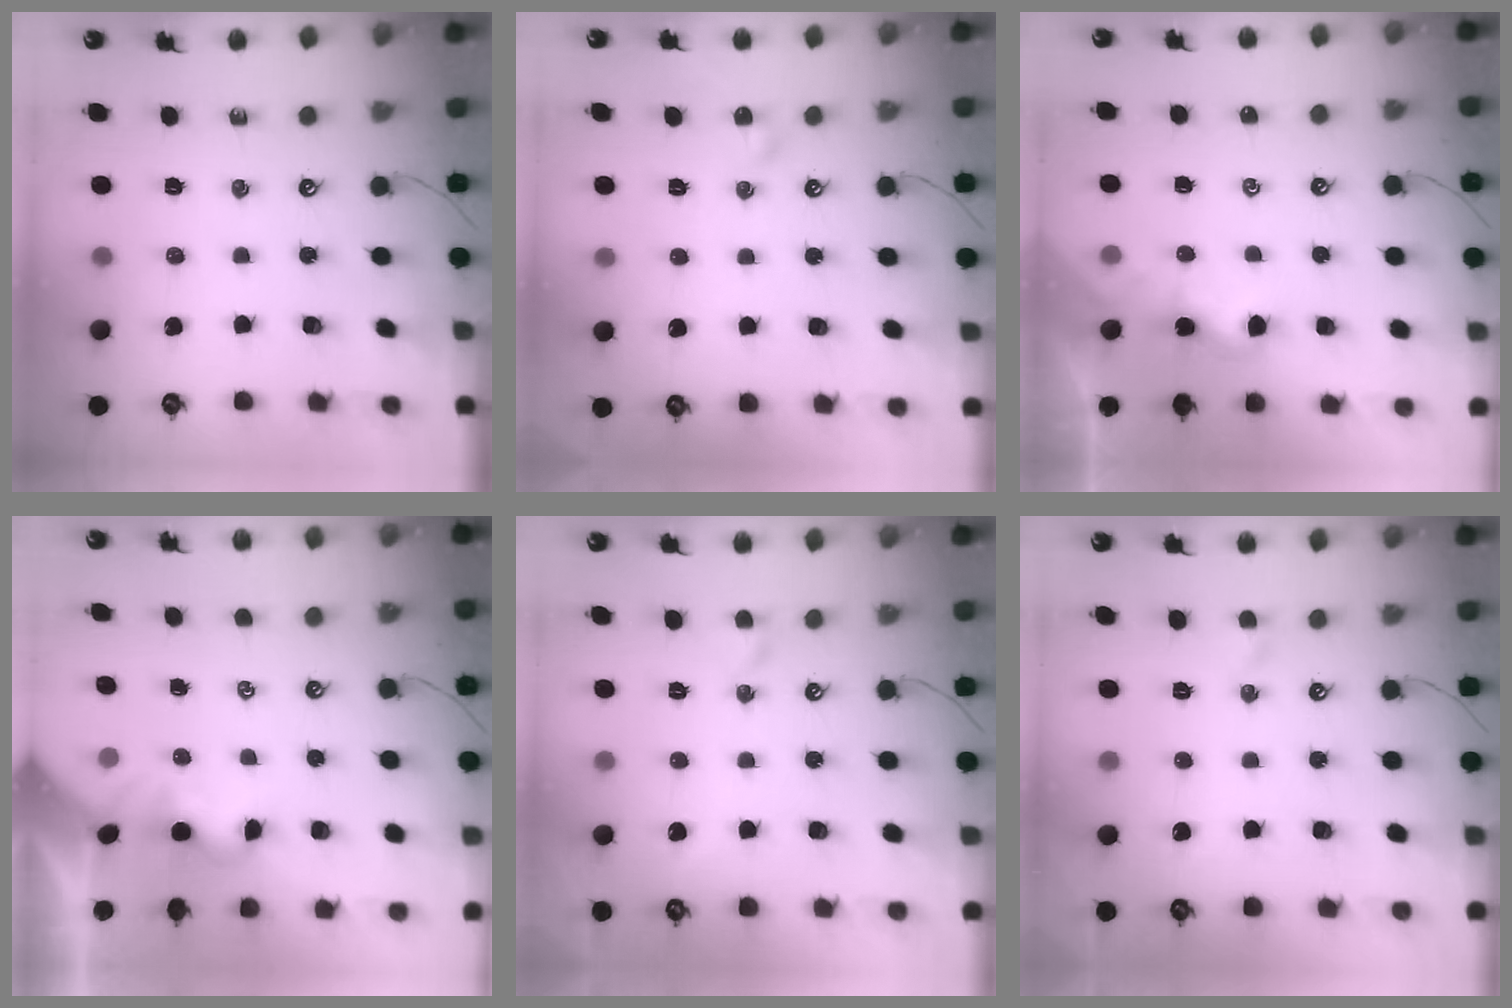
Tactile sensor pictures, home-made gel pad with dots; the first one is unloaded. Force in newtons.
{"total": 2.0, "press": 1.9, "slide": 0.6}
{"total": 1.0, "press": 0.9, "slide": 0.5}
{"total": 1.7, "press": 1.7, "slide": 0.5}
{"total": 1.1, "press": 1.0, "slide": 0.5}
{"total": 1.0, "press": 1.0, "slide": 0.1}